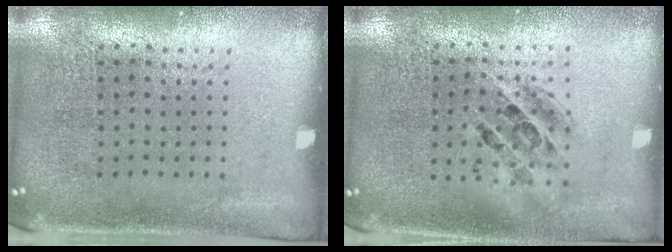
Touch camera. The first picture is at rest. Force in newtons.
{"total": 1.4, "press": 1.3, "slide": 0.7}